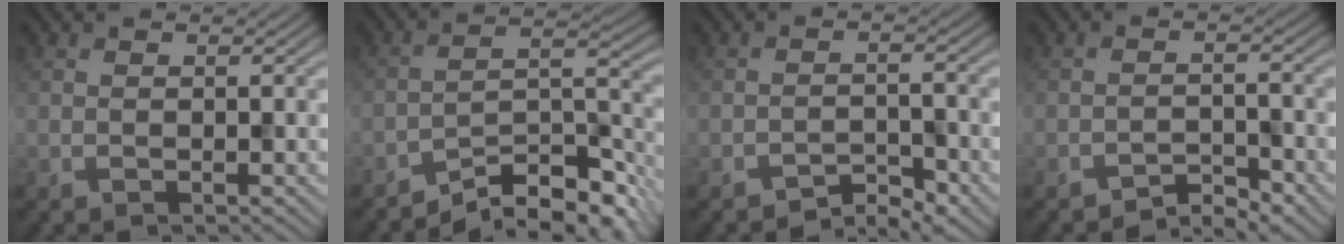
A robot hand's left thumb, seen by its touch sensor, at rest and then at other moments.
{"total": 10.3, "force": [-8.6, 2.2, 5.3], "torque": [-0.079, 0.004, -0.148]}
{"total": 2.9, "force": [-2.6, 0.6, 1.0], "torque": [-0.010, 0.006, -0.050]}
{"total": 2.6, "force": [-2.5, 0.4, 0.8], "torque": [-0.008, 0.006, -0.049]}